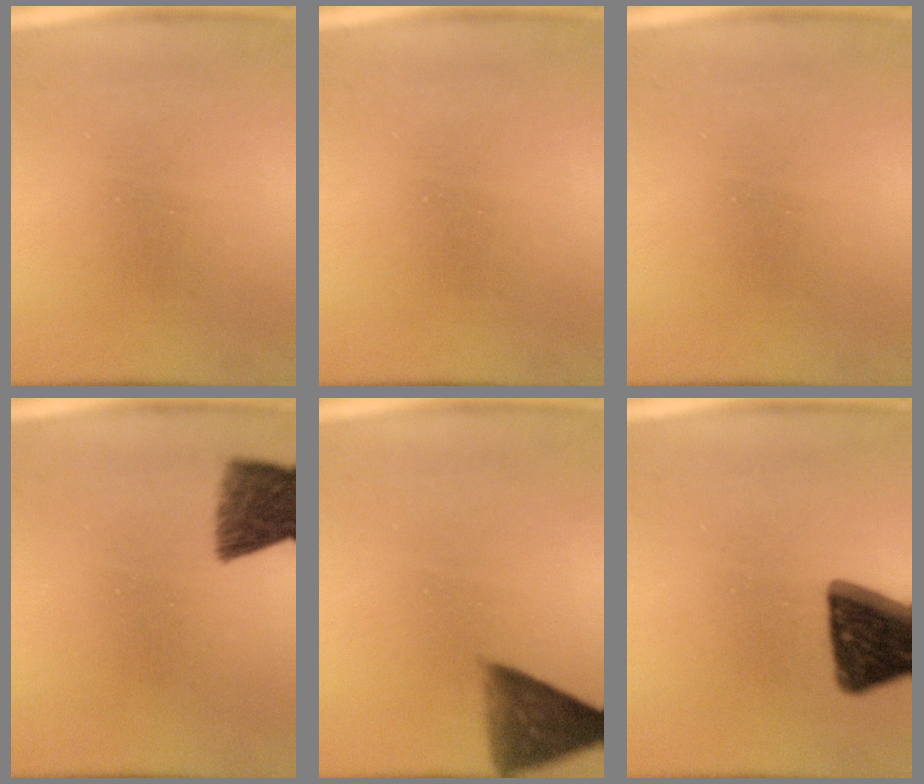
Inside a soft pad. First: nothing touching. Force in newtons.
{"total": 0.0}
{"total": 0.0}
{"total": 7.4}
{"total": 8.0}
{"total": 14.4}